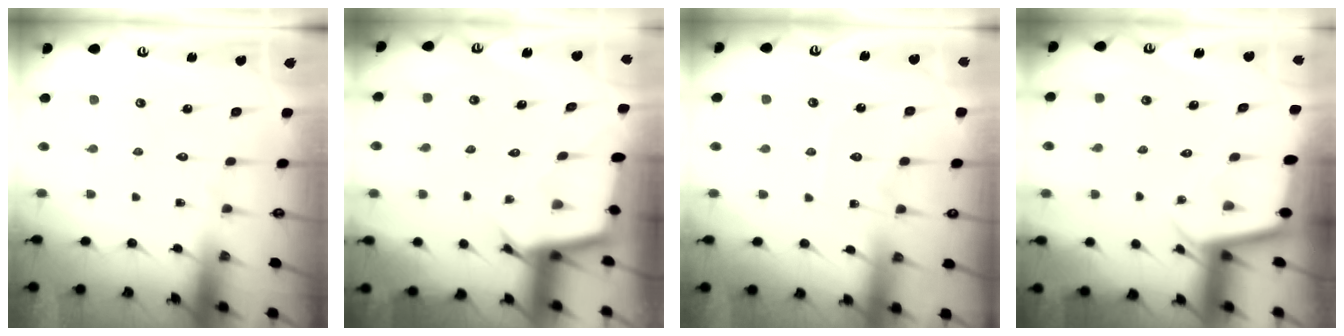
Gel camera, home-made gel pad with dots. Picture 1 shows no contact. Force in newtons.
{"total": 3.0, "press": 3.0, "slide": 0.0}
{"total": 5.1, "press": 5.0, "slide": 0.6}
{"total": 2.5, "press": 2.5, "slide": 0.1}